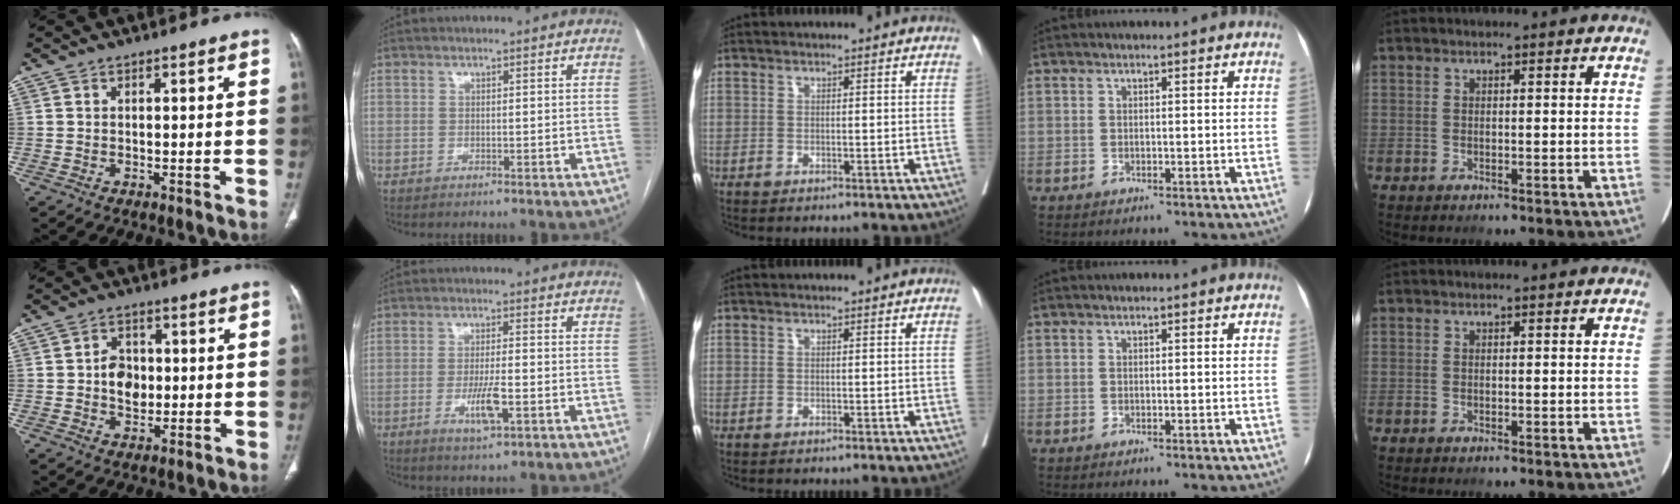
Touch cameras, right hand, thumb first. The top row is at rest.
{"thumb": {"total": 6.1, "force": [0.0, 4.7, 3.9], "torque": [-0.040, 0.004, 0.000]}, "index": {"total": 5.5, "force": [-1.9, 0.9, 5.0], "torque": [-0.096, -0.007, -0.029]}}